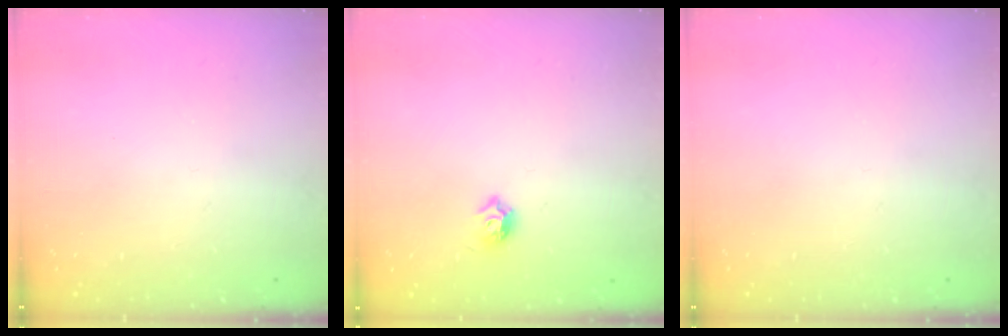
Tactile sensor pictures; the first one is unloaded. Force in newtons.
{"total": 4.4, "press": 4.3, "slide": 0.9}
{"total": 0.0}